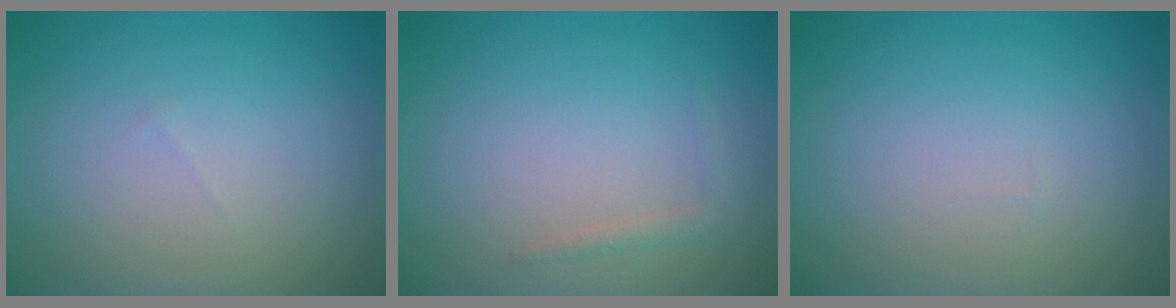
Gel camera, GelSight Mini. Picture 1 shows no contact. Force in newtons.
{"total": 0.9, "press": 0.9, "slide": 0.1}
{"total": 0.0}